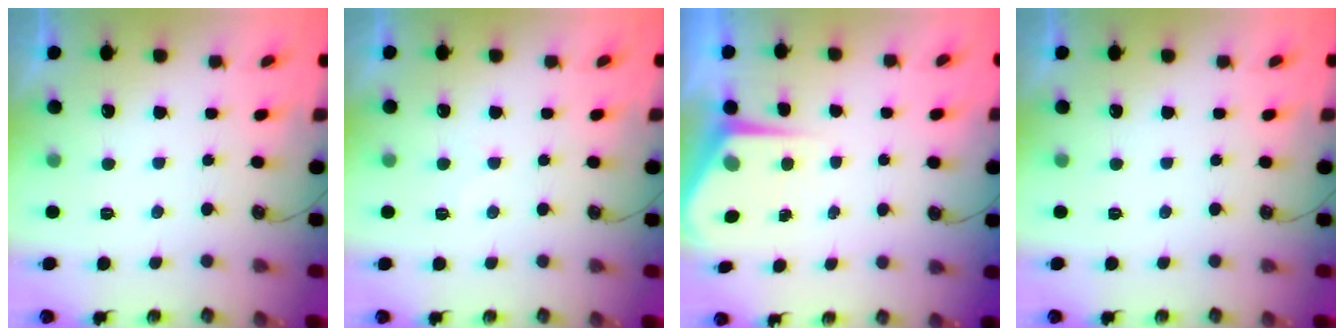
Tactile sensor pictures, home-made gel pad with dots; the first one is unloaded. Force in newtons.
{"total": 4.3, "press": 4.2, "slide": 0.5}
{"total": 5.2, "press": 5.2, "slide": 0.1}
{"total": 0.0}